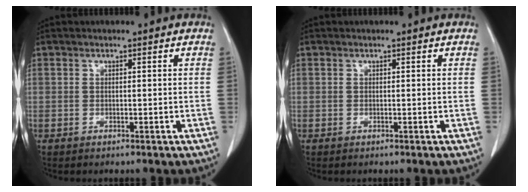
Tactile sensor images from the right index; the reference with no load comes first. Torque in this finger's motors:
{"motor_torque": [0.07, -0.03, -0.02, 0.01]}